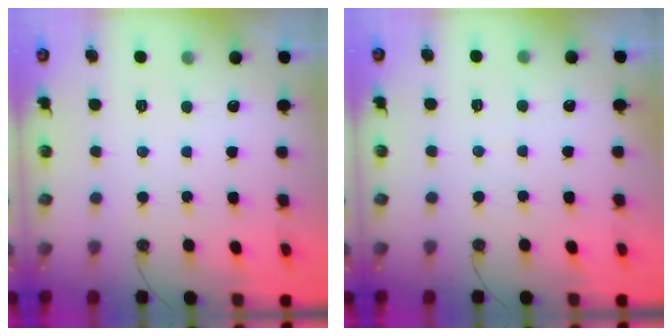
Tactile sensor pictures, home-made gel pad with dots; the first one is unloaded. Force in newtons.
{"total": 1.9, "press": 1.9, "slide": 0.2}